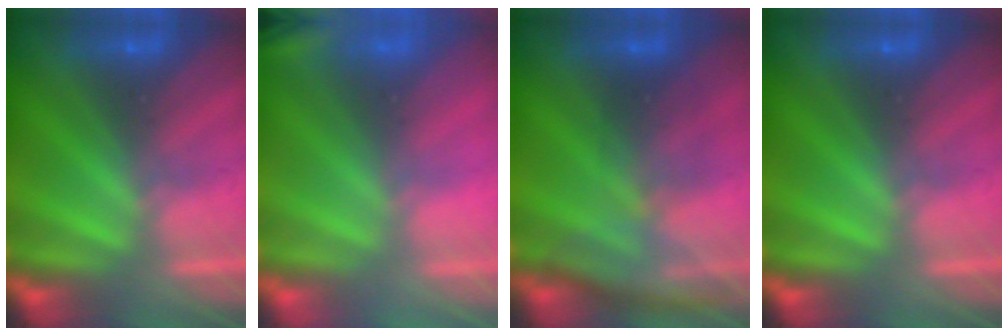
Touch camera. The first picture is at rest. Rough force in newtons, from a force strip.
{"total": 2.4}
{"total": 2.8}
{"total": 0.0}